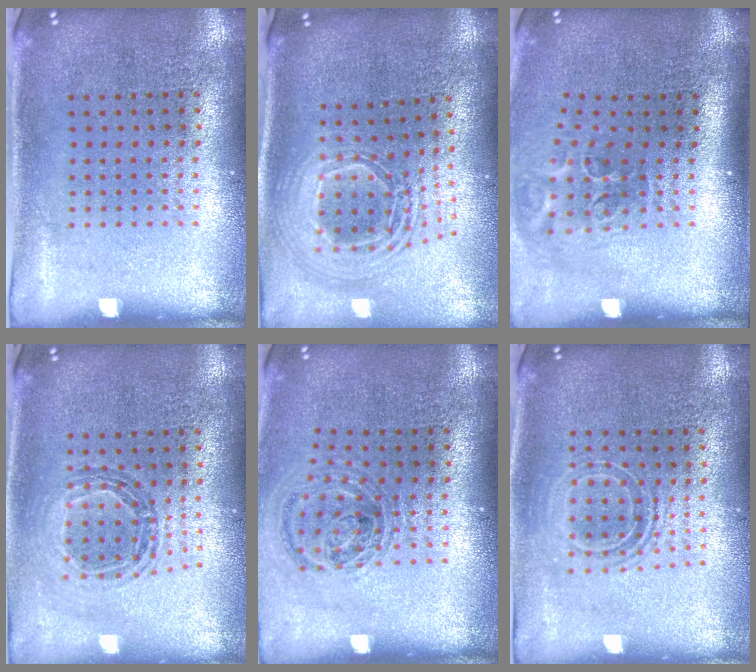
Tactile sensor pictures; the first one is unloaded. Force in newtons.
{"total": 2.4, "press": 1.8, "slide": 1.6}
{"total": 1.9, "press": 1.1, "slide": 1.5}
{"total": 0.8, "press": 0.8, "slide": 0.1}
{"total": 0.9, "press": 0.9, "slide": 0.3}
{"total": 1.7, "press": 1.3, "slide": 1.0}